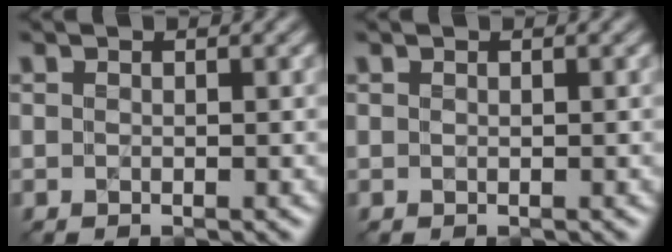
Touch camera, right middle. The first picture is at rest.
{"total": 0.0}